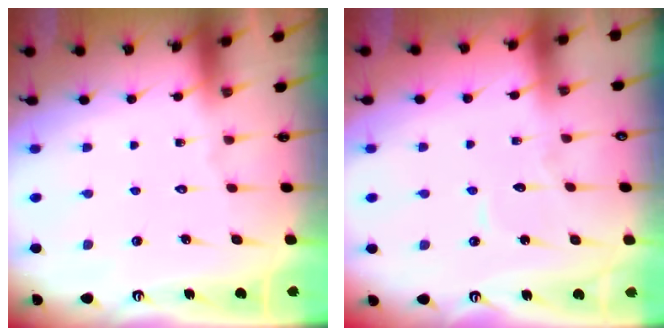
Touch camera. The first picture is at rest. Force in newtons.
{"total": 4.1, "press": 4.0, "slide": 0.6}